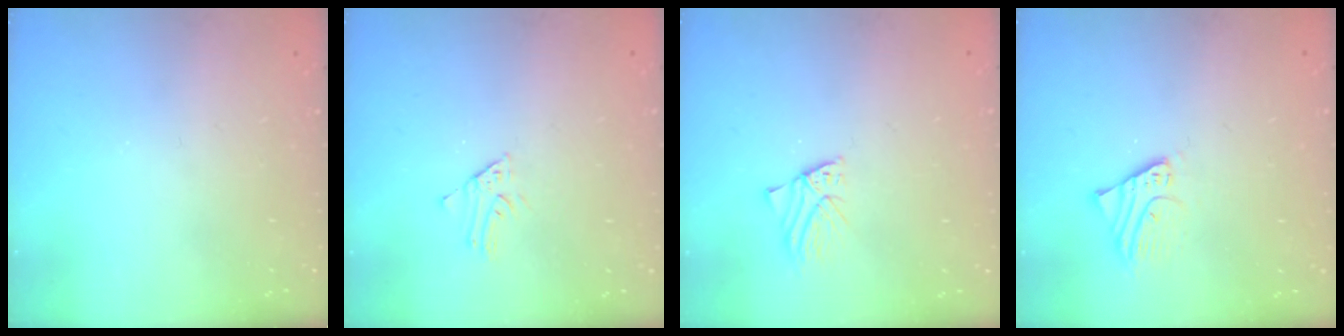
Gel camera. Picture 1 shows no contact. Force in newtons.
{"total": 1.7, "press": 1.7, "slide": 0.2}
{"total": 1.4, "press": 1.4, "slide": 0.1}
{"total": 1.8, "press": 1.8, "slide": 0.1}